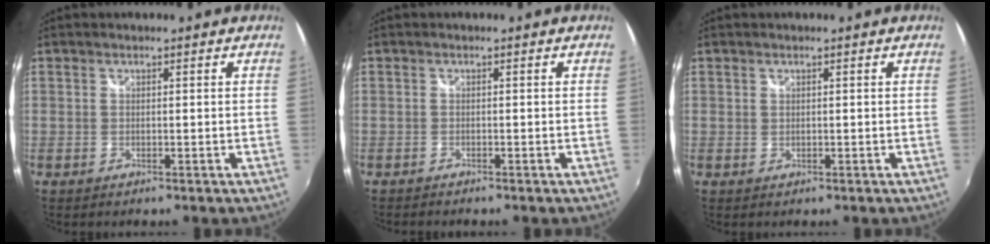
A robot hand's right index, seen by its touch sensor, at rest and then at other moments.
{"total": 1.2, "force": [-1.2, 0.2, 0.2], "torque": [-0.010, -0.007, -0.023]}
{"total": 0.5, "force": [0.5, 0.2, -0.1], "torque": [0.001, -0.001, 0.010]}